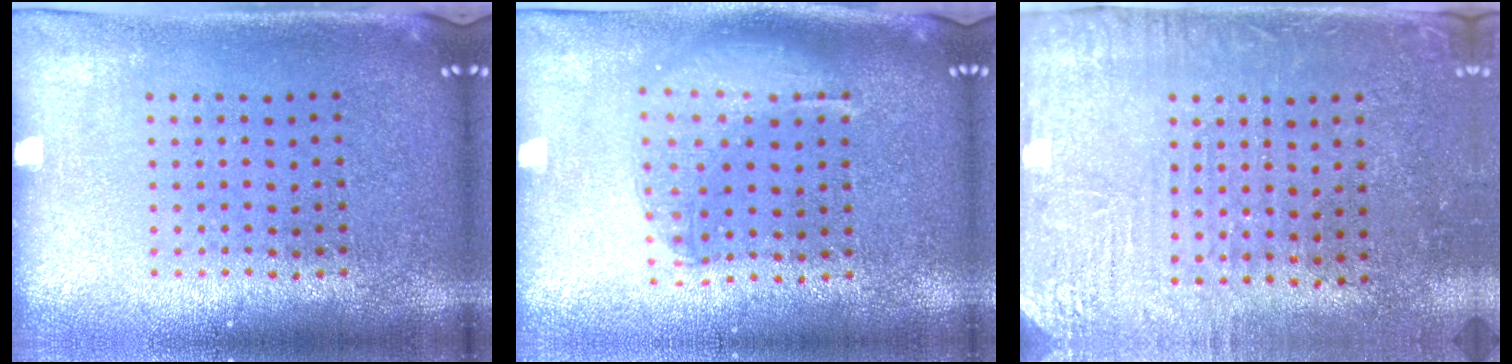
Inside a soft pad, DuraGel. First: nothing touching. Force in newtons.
{"total": 1.4, "press": 1.3, "slide": 0.5}
{"total": 3.2, "press": 2.9, "slide": 1.3}